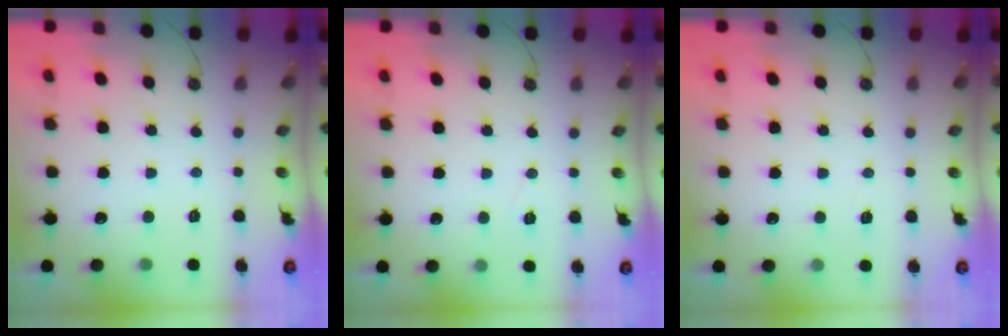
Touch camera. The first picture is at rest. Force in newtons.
{"total": 5.0, "press": 2.2, "slide": 4.4}
{"total": 2.9, "press": 2.2, "slide": 1.9}